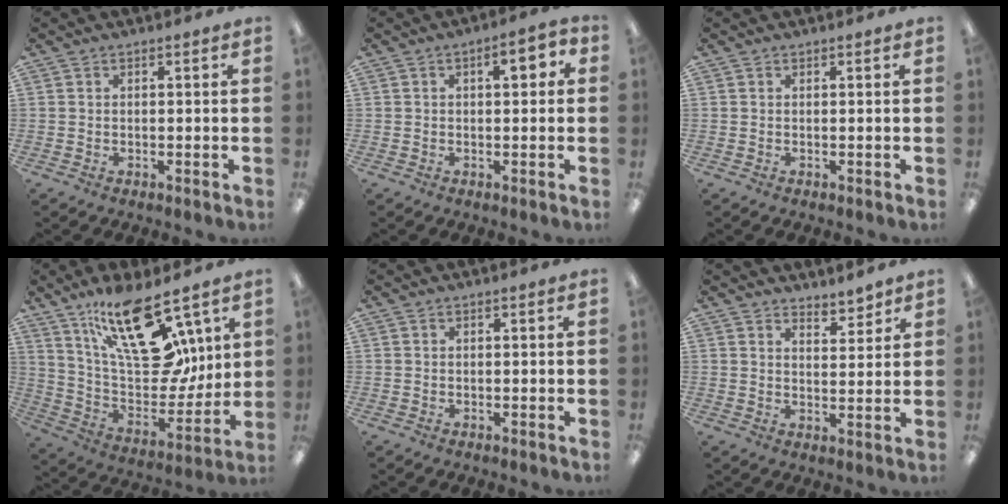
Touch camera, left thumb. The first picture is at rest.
{"total": 5.8, "force": [1.2, 2.7, 5.0], "torque": [-0.065, 0.003, 0.012]}
{"total": 0.0}
{"total": 24.4, "force": [14.3, 10.7, 16.7], "torque": [-0.292, -0.083, 0.243]}
{"total": 0.0}
{"total": 4.2, "force": [4.0, 1.0, 0.6], "torque": [0.006, -0.030, 0.071]}